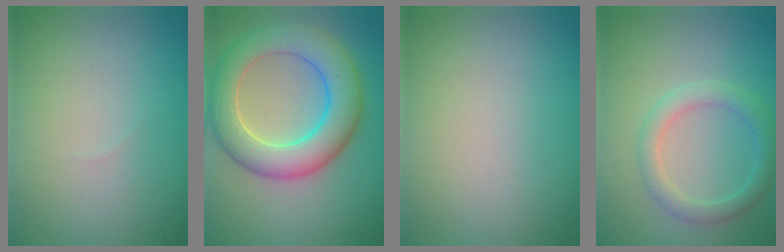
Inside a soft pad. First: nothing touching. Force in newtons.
{"total": 7.7, "press": 7.7, "slide": 0.2}
{"total": 0.0}
{"total": 2.6, "press": 2.6, "slide": 0.2}